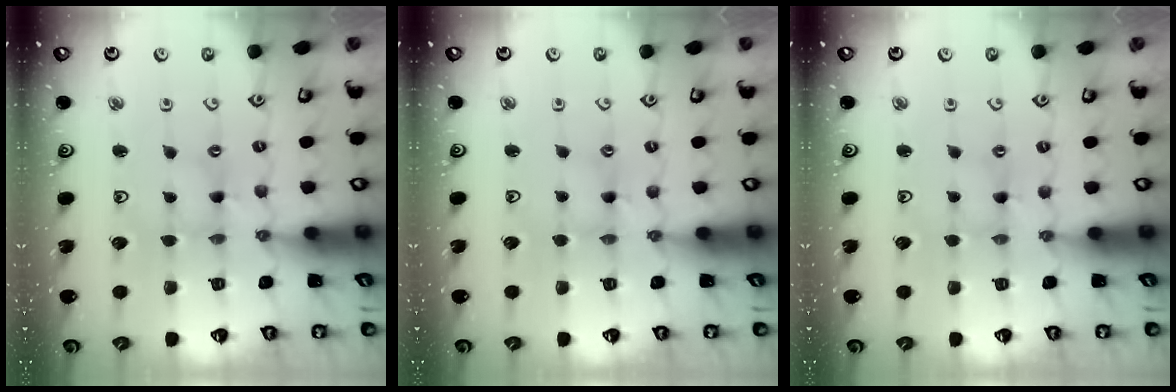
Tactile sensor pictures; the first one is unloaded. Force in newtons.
{"total": 1.4, "press": 1.4, "slide": 0.2}
{"total": 0.5, "press": 0.5, "slide": 0.1}